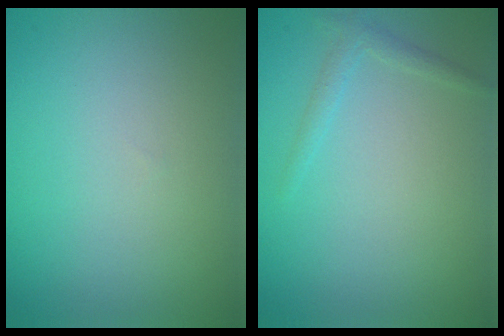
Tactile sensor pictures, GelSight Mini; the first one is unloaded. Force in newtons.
{"total": 1.2, "press": 1.2, "slide": 0.1}